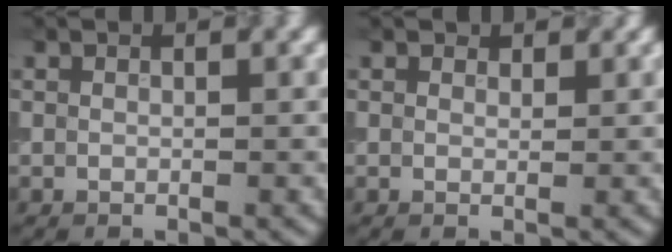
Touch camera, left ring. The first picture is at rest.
{"total": 0.9, "force": [0.7, 0.5, 0.2], "torque": [-0.002, -0.005, 0.007]}